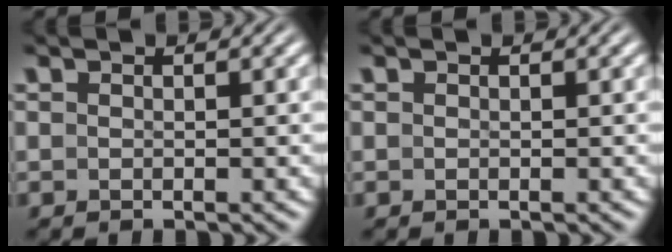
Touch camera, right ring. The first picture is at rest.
{"total": 0.0}